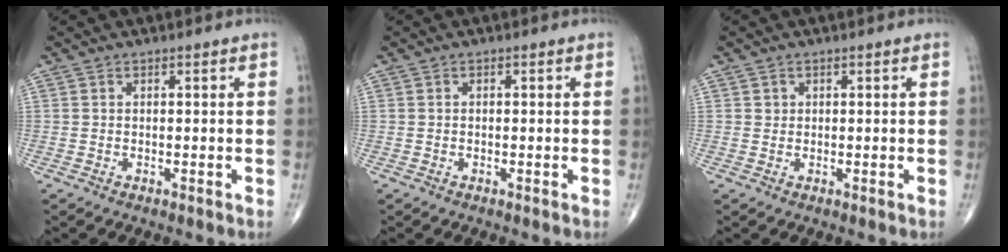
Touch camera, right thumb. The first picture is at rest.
{"total": 0.0}
{"total": 0.9, "force": [0.3, 0.8, 0.1], "torque": [0.006, 0.000, 0.004]}